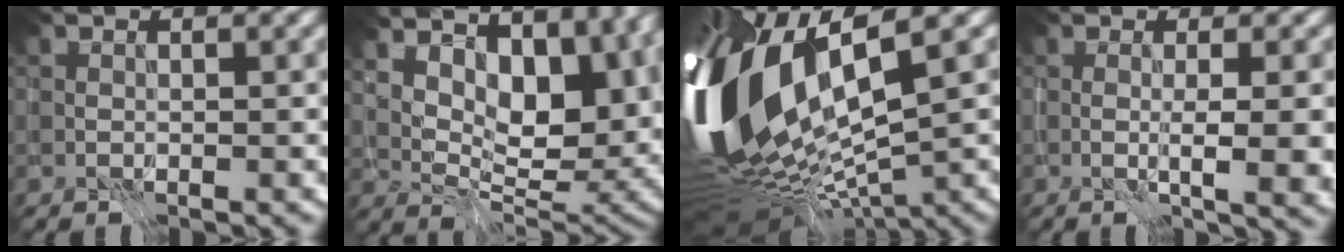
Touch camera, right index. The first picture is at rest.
{"total": 16.4, "force": [8.9, 8.2, 11.0], "torque": [-0.176, 0.039, 0.148]}
{"total": 17.9, "force": [1.2, 7.7, 16.1], "torque": [-0.359, -0.033, 0.046]}
{"total": 5.6, "force": [-0.8, 1.4, 5.4], "torque": [-0.072, 0.000, -0.005]}